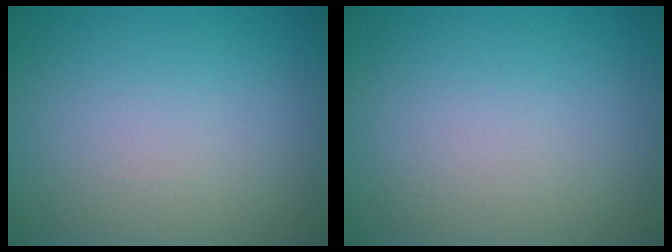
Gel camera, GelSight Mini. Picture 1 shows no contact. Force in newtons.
{"total": 0.0}